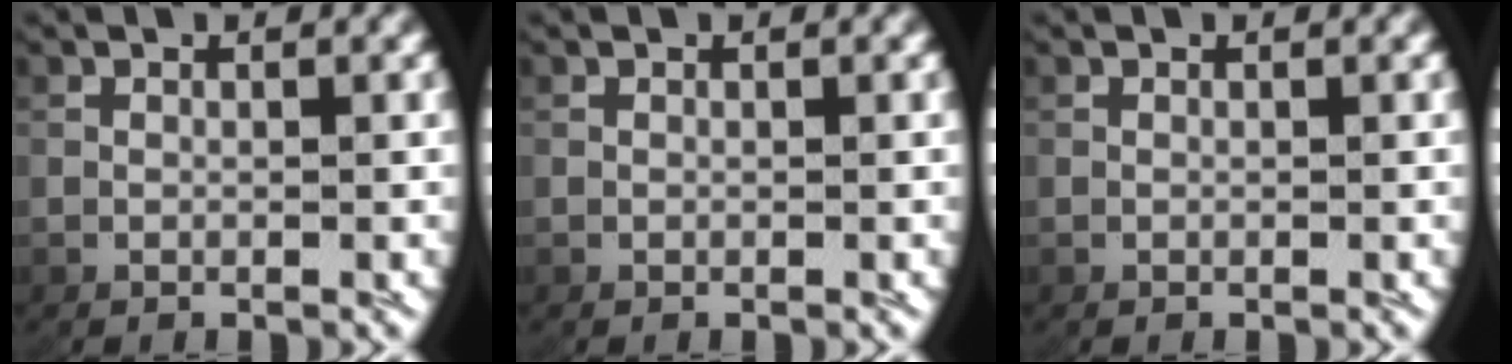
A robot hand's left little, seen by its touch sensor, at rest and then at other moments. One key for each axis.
{"total": 0.0}
{"total": 0.0}